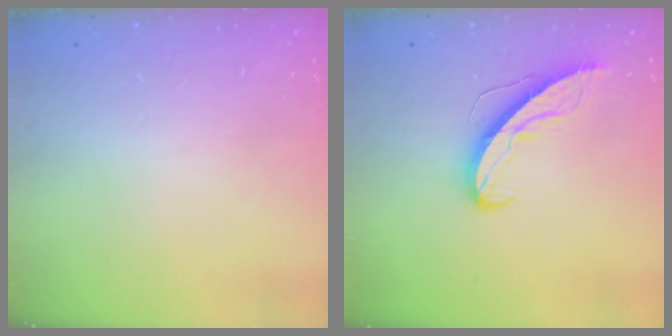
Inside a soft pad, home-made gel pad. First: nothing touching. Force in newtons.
{"total": 8.6, "press": 8.5, "slide": 0.8}